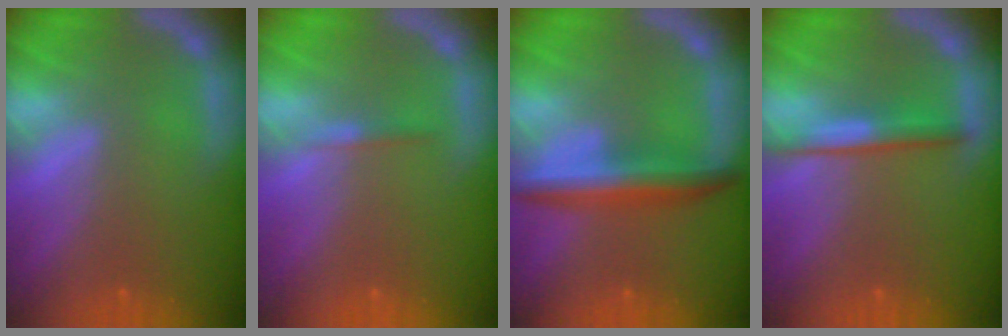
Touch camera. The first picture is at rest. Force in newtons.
{"total": 0.9}
{"total": 5.0}
{"total": 3.0}